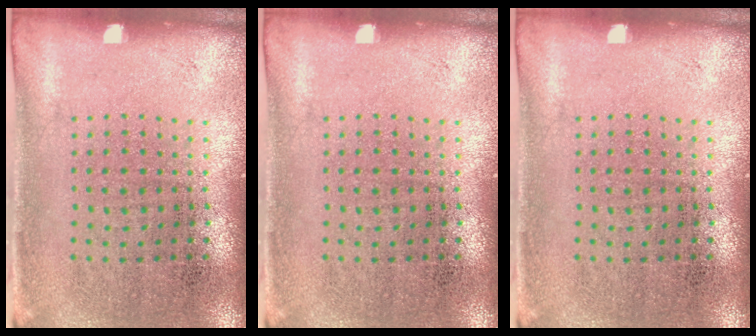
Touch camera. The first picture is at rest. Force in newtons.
{"total": 0.0}
{"total": 0.0}